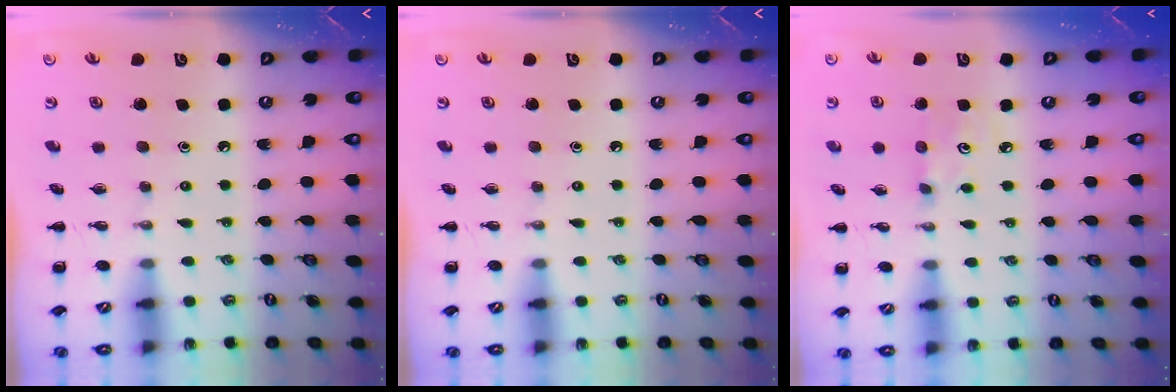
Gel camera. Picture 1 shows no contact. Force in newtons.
{"total": 0.0}
{"total": 3.5, "press": 3.4, "slide": 1.0}